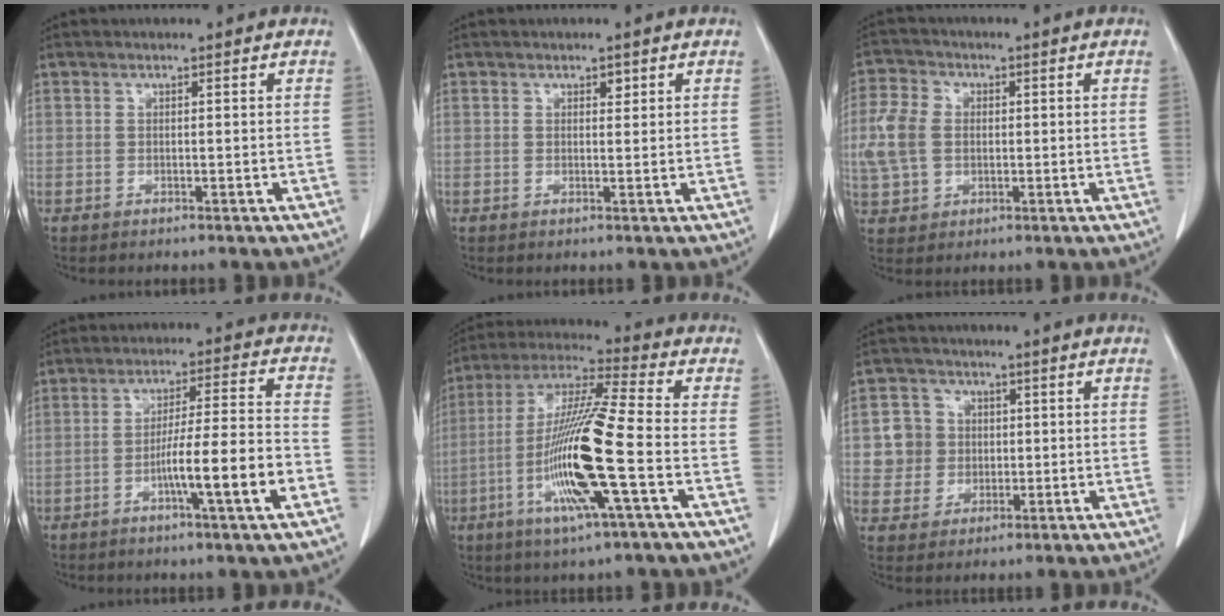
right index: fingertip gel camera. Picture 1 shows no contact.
{"total": 1.0, "force": [0.6, 0.6, 0.6], "torque": [-0.005, -0.003, 0.007]}
{"total": 7.8, "force": [0.3, 6.0, 5.0], "torque": [-0.130, 0.016, 0.008]}
{"total": 11.3, "force": [-4.2, -0.3, 10.5], "torque": [-0.172, 0.004, -0.067]}
{"total": 16.7, "force": [-4.6, -0.1, 16.1], "torque": [-0.326, -0.012, -0.096]}
{"total": 6.2, "force": [0.6, 6.1, 0.9], "torque": [-0.019, 0.020, 0.016]}